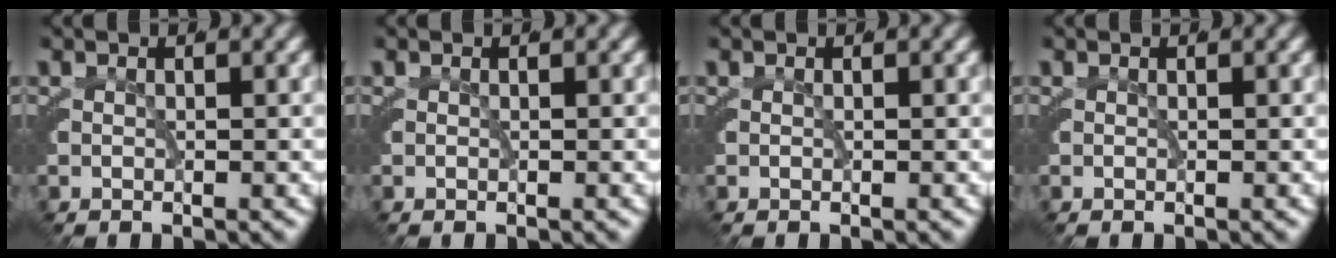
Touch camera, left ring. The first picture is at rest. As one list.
[{"total": 0.0}, {"total": 0.0}, {"total": 0.0}]